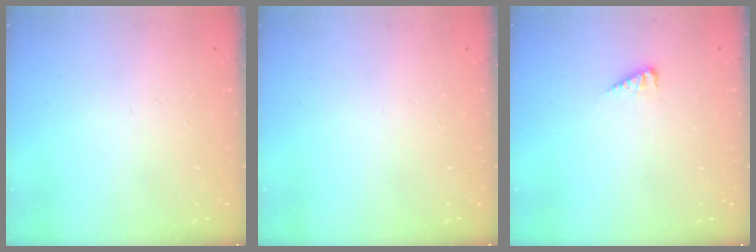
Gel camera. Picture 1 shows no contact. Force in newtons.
{"total": 0.0}
{"total": 3.3, "press": 3.3, "slide": 0.4}